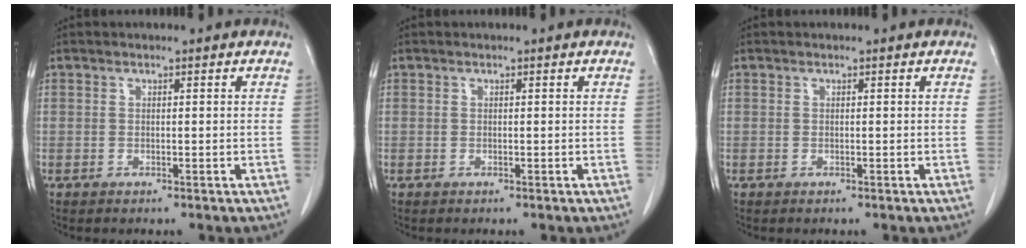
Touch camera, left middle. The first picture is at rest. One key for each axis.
{"total": 0.0}
{"total": 0.0}